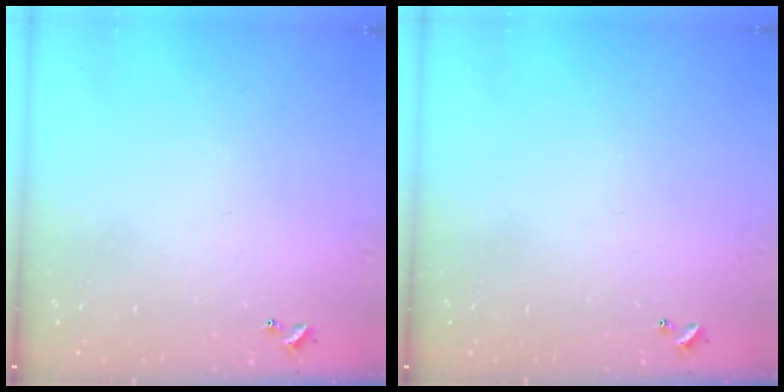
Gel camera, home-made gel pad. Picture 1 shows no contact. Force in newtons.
{"total": 0.0}